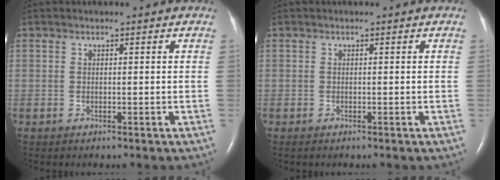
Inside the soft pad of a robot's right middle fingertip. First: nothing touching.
{"total": 0.0}